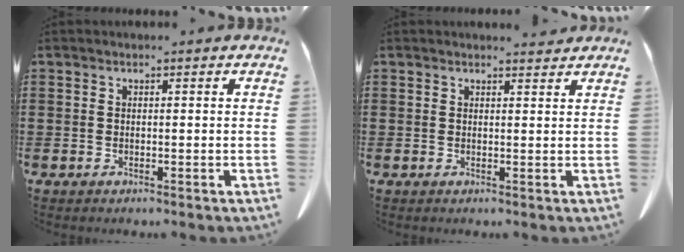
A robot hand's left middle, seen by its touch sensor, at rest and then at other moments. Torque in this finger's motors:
{"motor_torque": [-0.33, -0.32, -0.07, 0.00]}